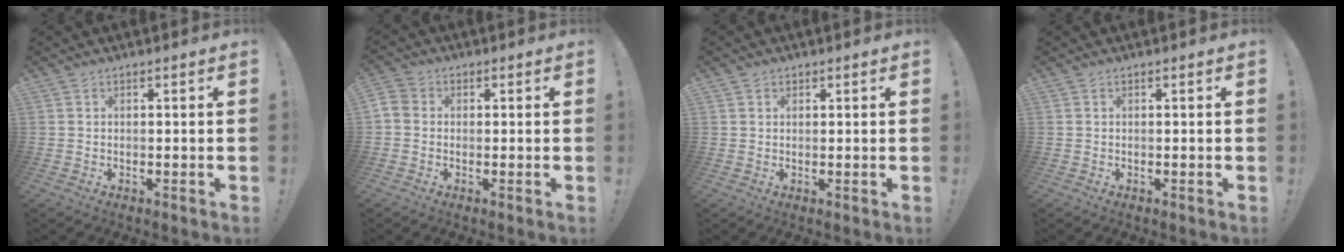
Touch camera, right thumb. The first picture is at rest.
{"total": 3.4, "force": [-0.7, 2.8, 1.8], "torque": [-0.045, 0.014, -0.012]}
{"total": 1.1, "force": [0.7, 0.9, 0.2], "torque": [-0.001, 0.000, 0.012]}
{"total": 0.0}